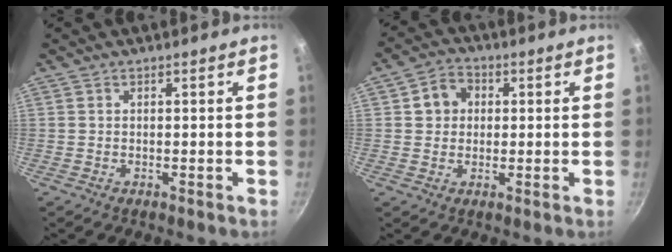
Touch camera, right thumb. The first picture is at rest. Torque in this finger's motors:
{"motor_torque": [-0.02, 0.02, 0.03, 0.03, 0.04]}